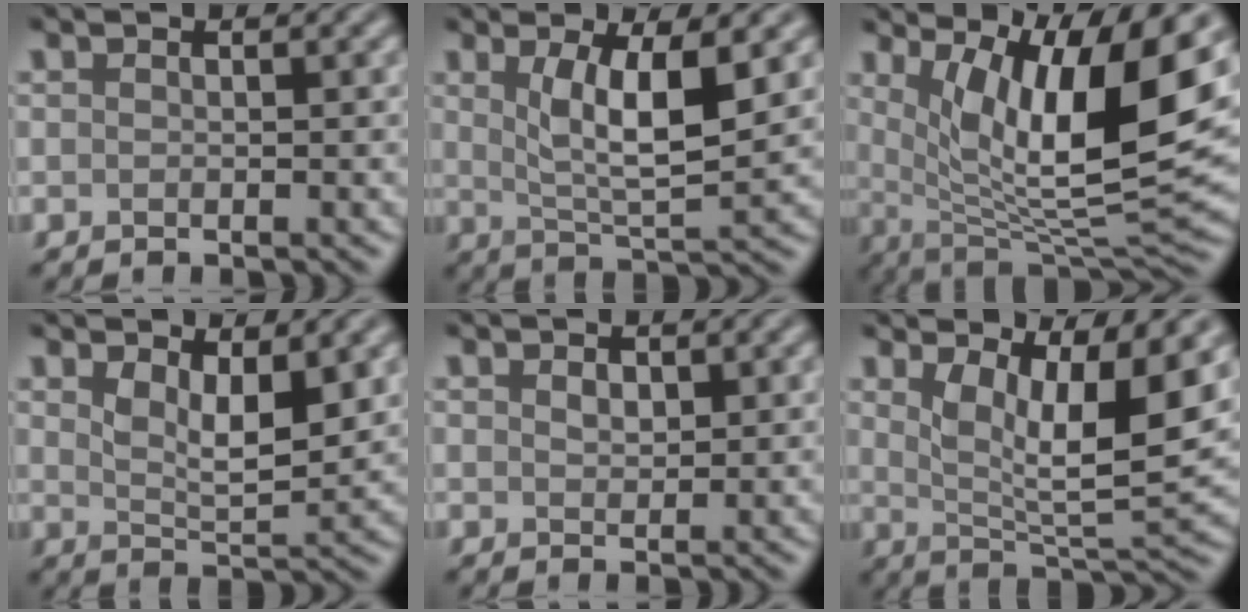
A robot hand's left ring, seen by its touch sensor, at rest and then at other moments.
{"total": 5.6, "force": [1.6, 1.4, 5.2], "torque": [-0.093, -0.011, 0.033]}
{"total": 12.3, "force": [4.1, 3.3, 11.2], "torque": [-0.175, -0.008, 0.076]}
{"total": 4.2, "force": [1.8, 1.7, 3.4], "torque": [-0.065, -0.011, 0.035]}
{"total": 1.1, "force": [0.6, 0.7, 0.6], "torque": [-0.011, -0.001, 0.012]}
{"total": 7.9, "force": [2.8, 2.3, 7.0], "torque": [-0.119, -0.016, 0.052]}